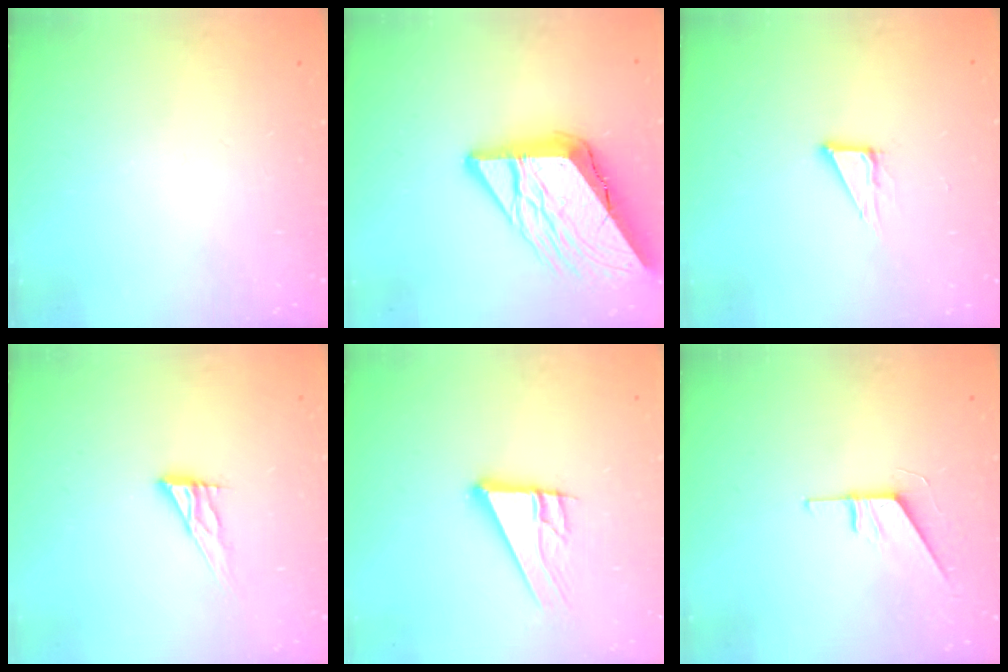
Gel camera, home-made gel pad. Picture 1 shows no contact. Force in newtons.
{"total": 15.9, "press": 15.8, "slide": 1.7}
{"total": 5.1, "press": 5.1, "slide": 0.5}
{"total": 9.2, "press": 9.1, "slide": 0.7}
{"total": 11.4, "press": 11.3, "slide": 2.0}
{"total": 5.9, "press": 5.9, "slide": 0.6}